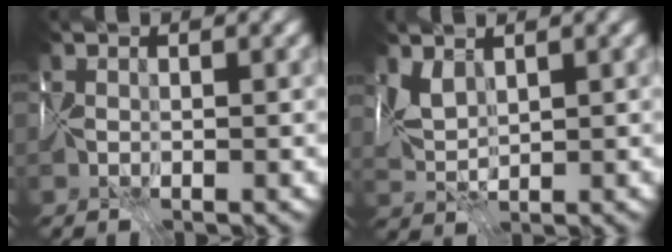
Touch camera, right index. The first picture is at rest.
{"total": 2.3, "force": [1.5, 1.1, 1.3], "torque": [-0.036, 0.004, 0.031]}